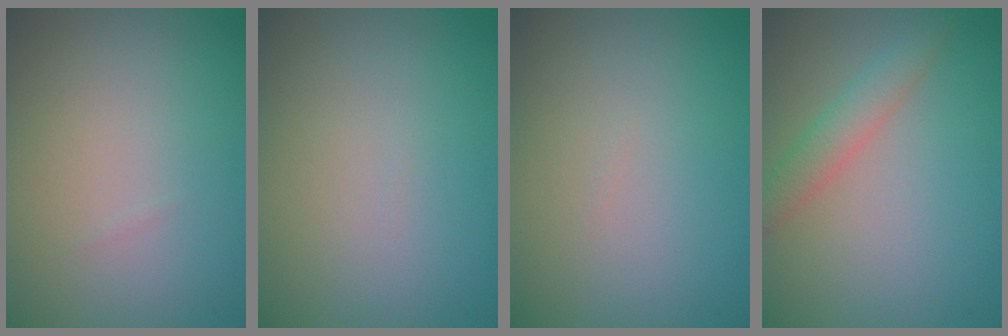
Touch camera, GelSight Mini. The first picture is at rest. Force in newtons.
{"total": 0.0}
{"total": 0.0}
{"total": 2.6, "press": 2.6, "slide": 0.2}